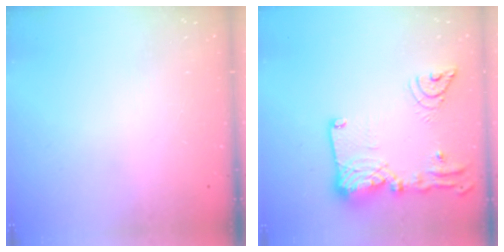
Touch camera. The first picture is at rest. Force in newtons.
{"total": 20.1, "press": 19.9, "slide": 2.3}